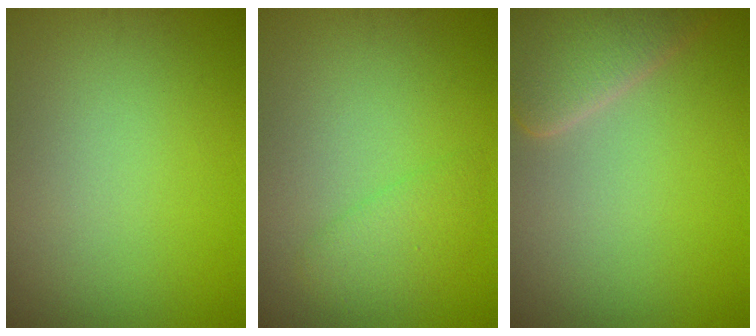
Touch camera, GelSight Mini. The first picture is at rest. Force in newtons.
{"total": 2.0, "press": 2.0, "slide": 0.2}
{"total": 5.1, "press": 5.1, "slide": 0.4}